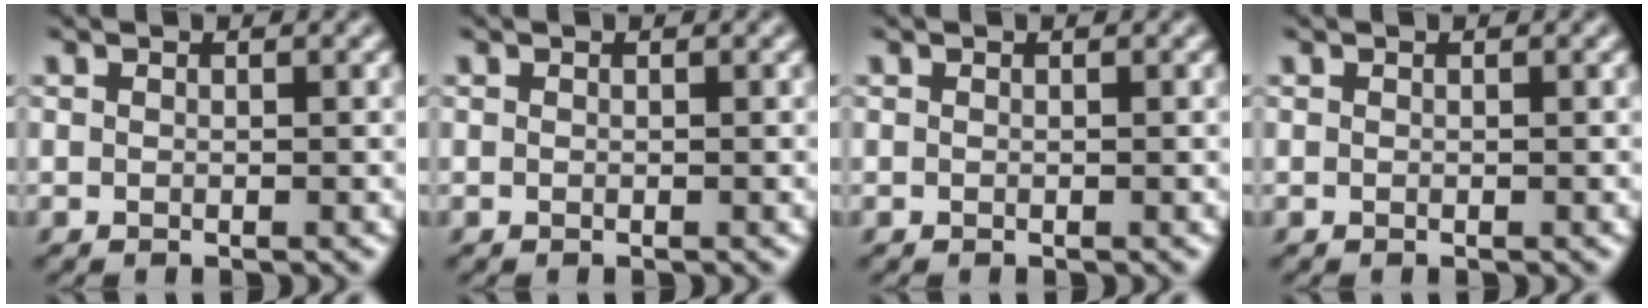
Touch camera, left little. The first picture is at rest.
{"total": 0.0}
{"total": 0.0}
{"total": 0.0}